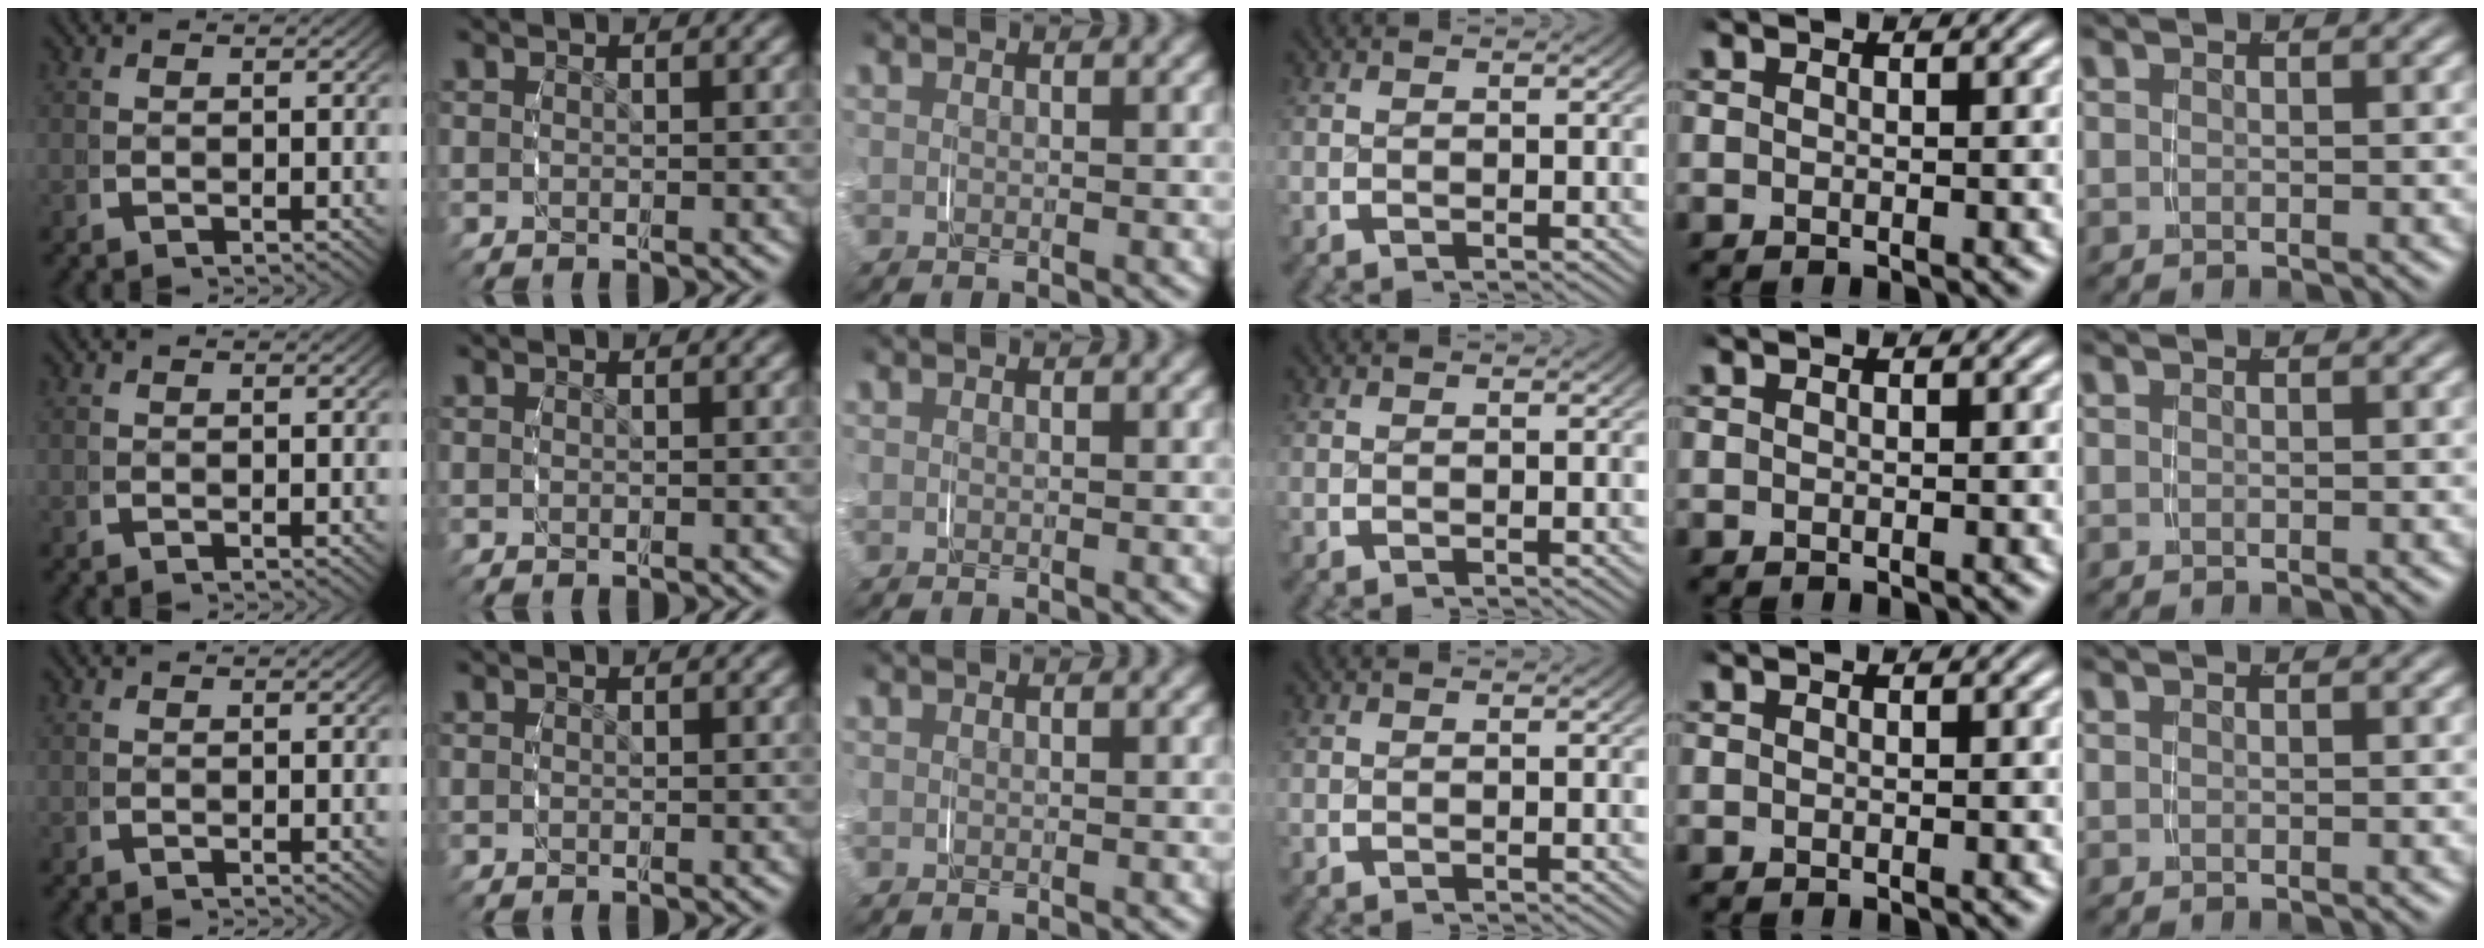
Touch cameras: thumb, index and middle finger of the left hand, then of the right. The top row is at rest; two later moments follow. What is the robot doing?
{"motion": "grasp_and_lifting", "object": "measuring cup"}